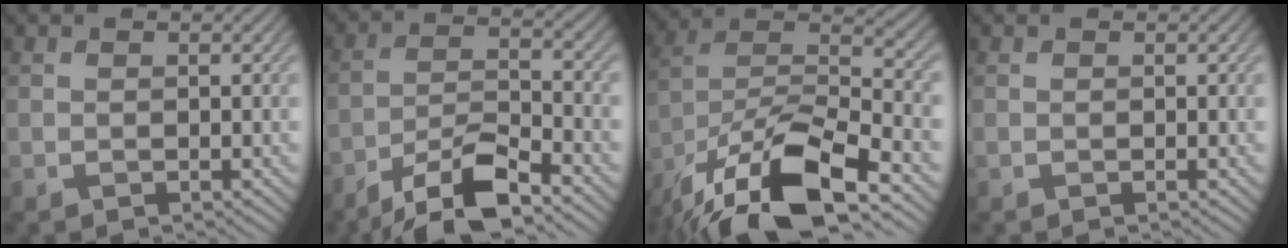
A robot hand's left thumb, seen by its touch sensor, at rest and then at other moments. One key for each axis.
{"total": 9.7, "fx": -7.0, "fy": 2.4, "fz": 6.3, "tx": -0.112, "ty": 0.003, "tz": -0.134}
{"total": 16.6, "fx": -11.1, "fy": 6.0, "fz": 10.7, "tx": -0.223, "ty": -0.015, "tz": -0.197}
{"total": 0.0}